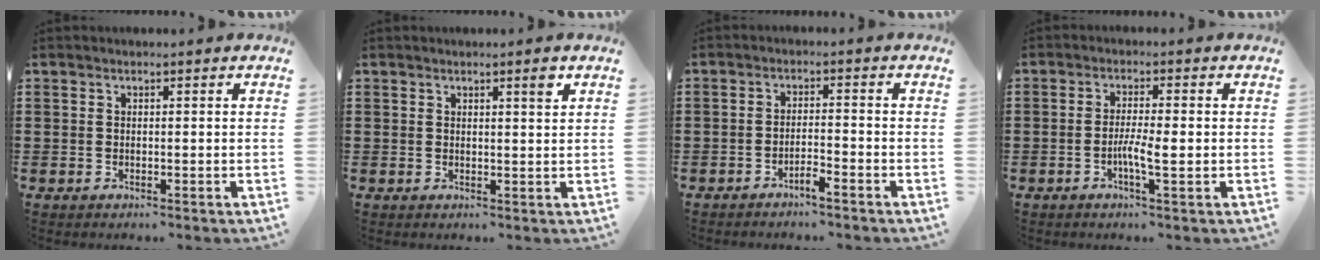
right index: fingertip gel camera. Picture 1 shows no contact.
{"total": 2.3, "force": [1.5, 0.1, 1.7], "torque": [-0.027, -0.001, 0.023]}
{"total": 2.3, "force": [-2.1, -0.3, 1.0], "torque": [-0.021, -0.003, -0.039]}
{"total": 4.2, "force": [-1.1, 0.6, 4.0], "torque": [-0.076, -0.003, -0.024]}